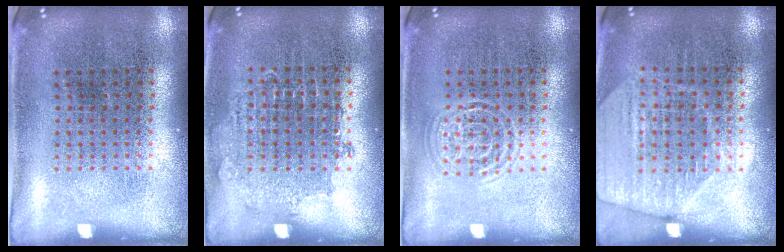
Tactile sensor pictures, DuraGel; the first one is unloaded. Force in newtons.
{"total": 0.5, "press": 0.5, "slide": 0.1}
{"total": 1.5, "press": 1.5, "slide": 0.3}
{"total": 1.8, "press": 1.6, "slide": 0.7}